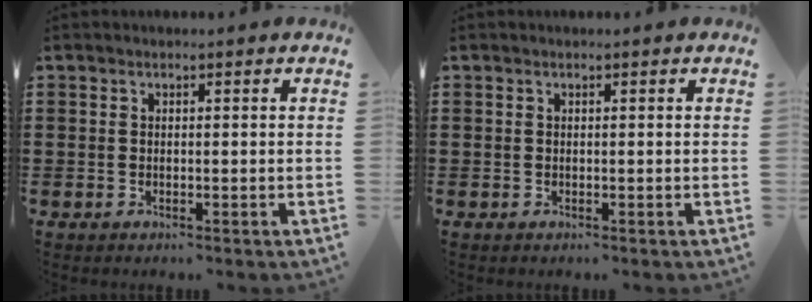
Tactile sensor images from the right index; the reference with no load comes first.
{"total": 0.0}